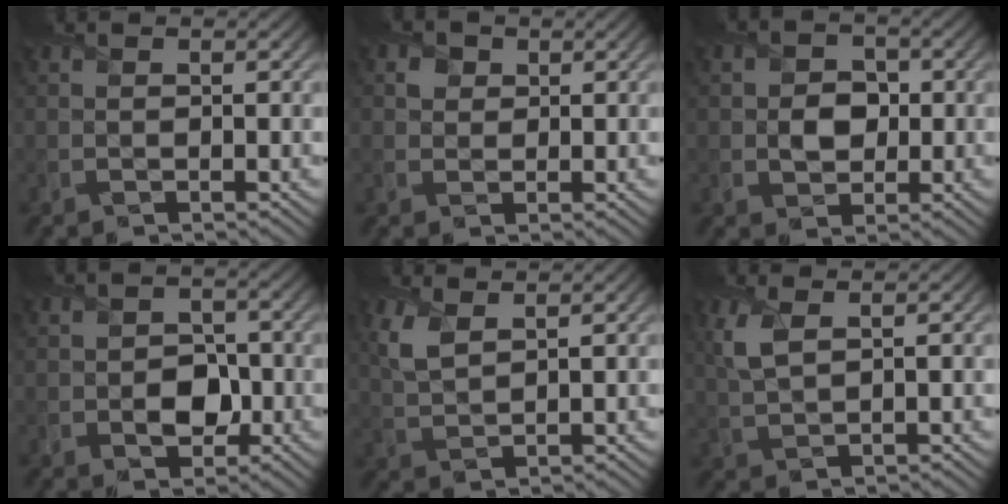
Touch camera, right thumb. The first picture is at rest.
{"total": 1.9, "force": [0.8, 1.7, 0.4], "torque": [-0.009, -0.004, 0.011]}
{"total": 3.7, "force": [-0.3, 3.1, 1.9], "torque": [-0.037, -0.004, -0.017]}
{"total": 4.0, "force": [-1.0, 3.1, 2.3], "torque": [-0.025, -0.002, -0.023]}
{"total": 3.9, "force": [2.2, 1.7, 2.8], "torque": [-0.083, 0.004, 0.049]}
{"total": 3.7, "force": [1.6, 1.5, 3.0], "torque": [-0.088, 0.006, 0.034]}